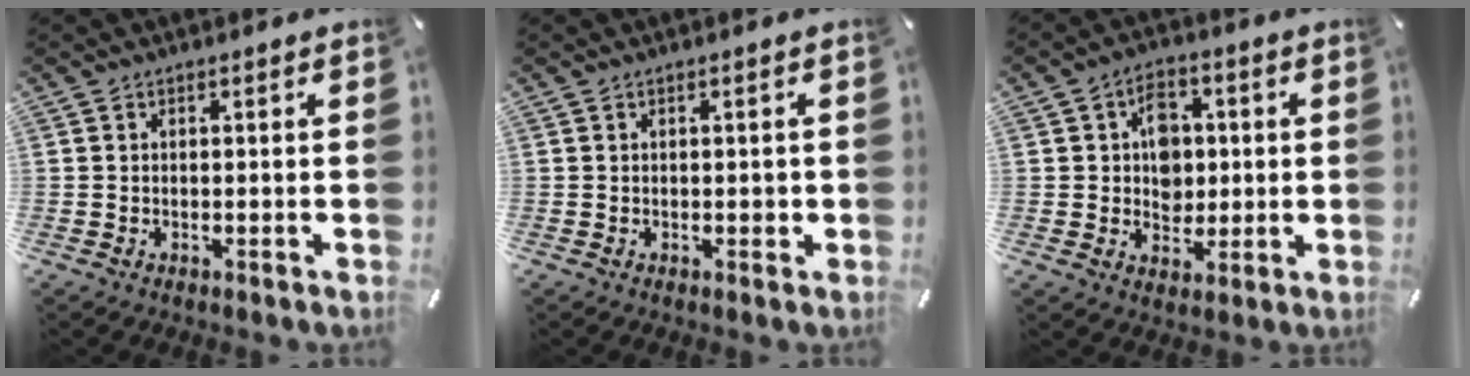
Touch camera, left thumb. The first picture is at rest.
{"total": 1.0, "force": [-0.1, 0.6, 0.8], "torque": [-0.014, 0.003, -0.003]}
{"total": 8.3, "force": [0.8, 7.0, 4.3], "torque": [-0.054, 0.005, 0.013]}